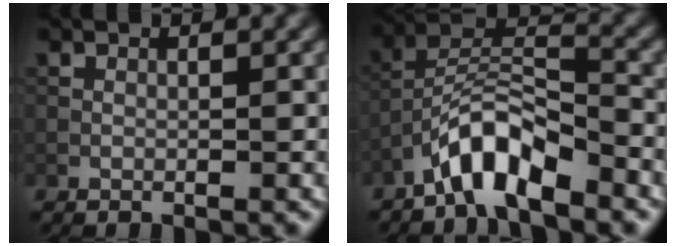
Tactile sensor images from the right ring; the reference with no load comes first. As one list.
[{"total": 6.3, "force": [-4.4, 1.9, 4.1], "torque": [-0.073, 0.012, -0.086]}]